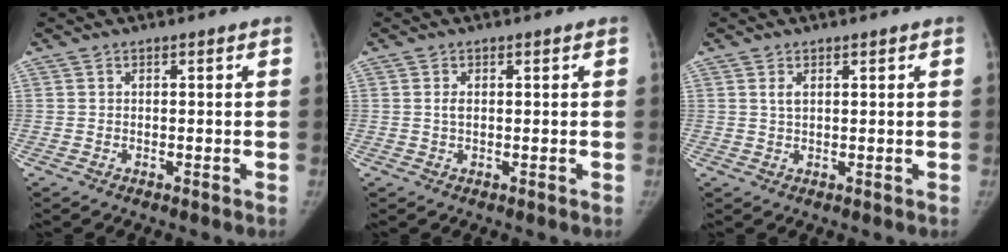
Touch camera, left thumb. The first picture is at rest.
{"total": 1.3, "force": [0.3, 0.7, 1.1], "torque": [-0.021, 0.001, 0.006]}
{"total": 1.6, "force": [0.8, 0.7, 1.1], "torque": [-0.021, 0.000, 0.018]}